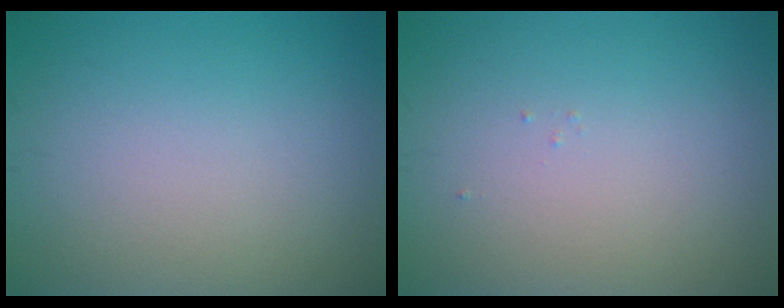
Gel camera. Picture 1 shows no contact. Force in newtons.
{"total": 0.0}